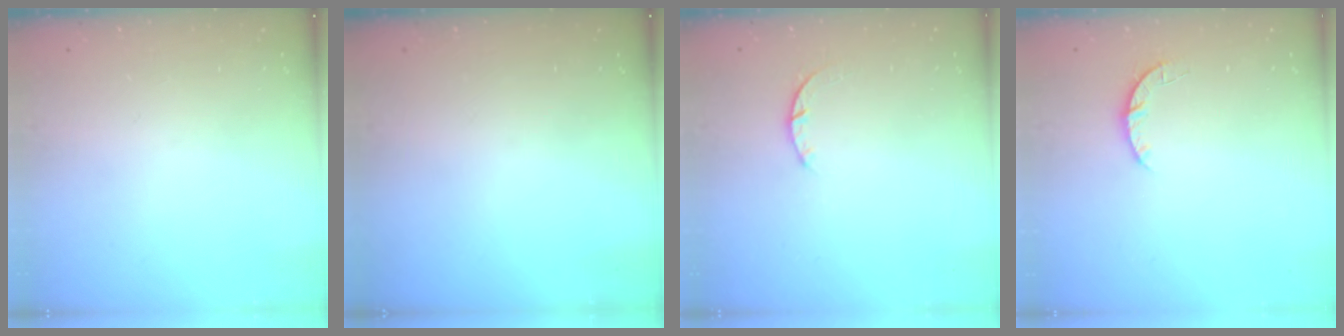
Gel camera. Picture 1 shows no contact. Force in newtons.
{"total": 0.0}
{"total": 1.2, "press": 1.2, "slide": 0.3}
{"total": 3.3, "press": 3.2, "slide": 0.5}